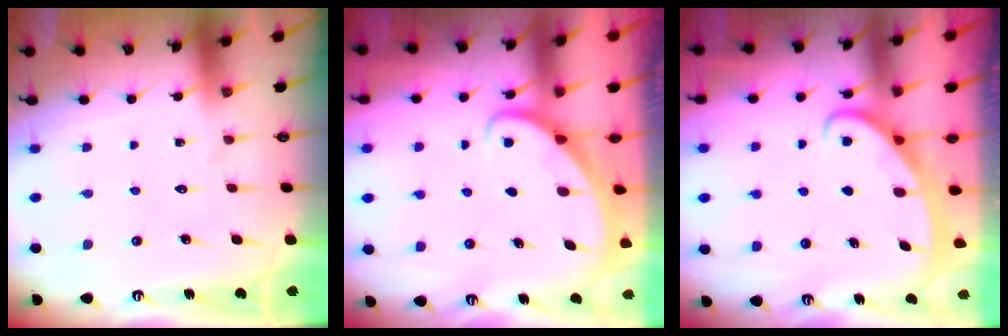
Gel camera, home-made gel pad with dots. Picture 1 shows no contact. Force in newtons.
{"total": 2.3, "press": 2.3, "slide": 0.1}
{"total": 2.8, "press": 2.8, "slide": 0.4}